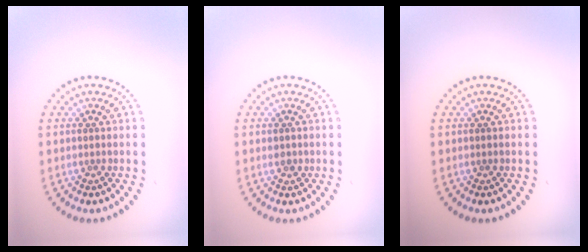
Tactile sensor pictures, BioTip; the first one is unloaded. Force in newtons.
{"total": 0.9, "press": 0.9, "slide": 0.2}
{"total": 0.0}